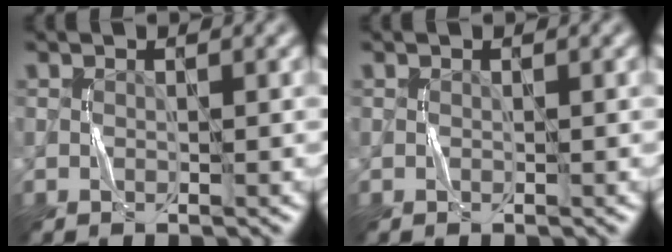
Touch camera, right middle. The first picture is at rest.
{"total": 0.0}